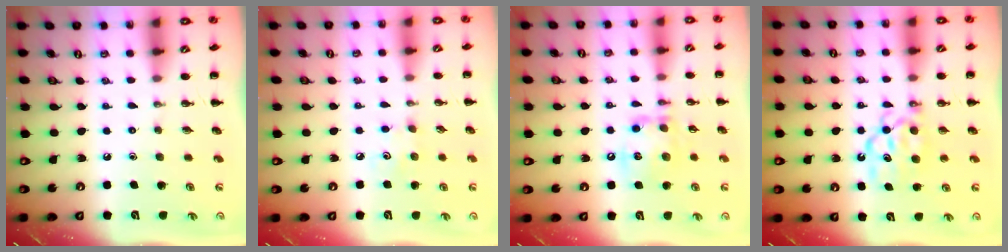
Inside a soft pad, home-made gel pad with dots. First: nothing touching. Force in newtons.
{"total": 3.1, "press": 3.0, "slide": 0.8}
{"total": 13.5, "press": 13.3, "slide": 2.0}
{"total": 8.5, "press": 8.4, "slide": 1.1}